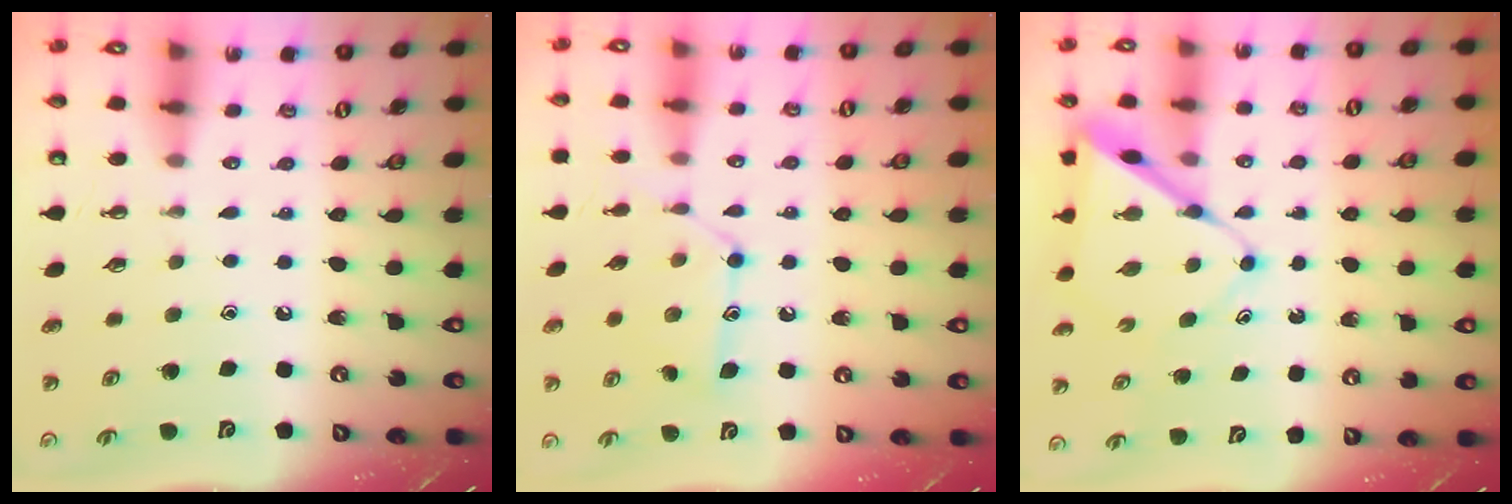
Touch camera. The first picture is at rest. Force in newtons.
{"total": 12.4, "press": 12.4, "slide": 0.1}
{"total": 8.5, "press": 8.5, "slide": 0.7}